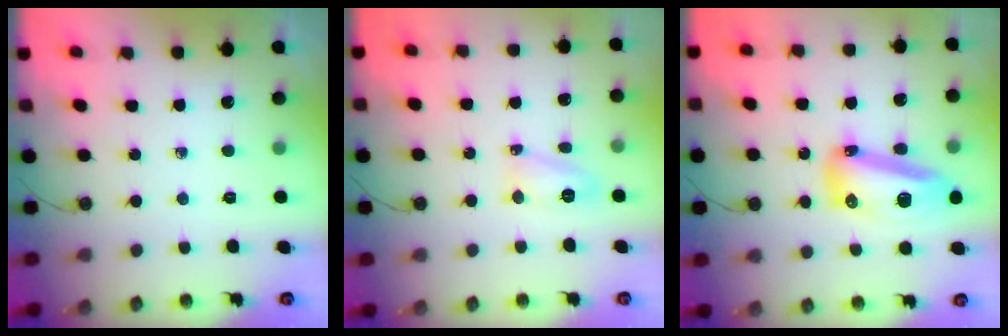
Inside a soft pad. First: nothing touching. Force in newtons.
{"total": 8.0, "press": 8.0, "slide": 0.7}
{"total": 14.5, "press": 14.4, "slide": 2.1}